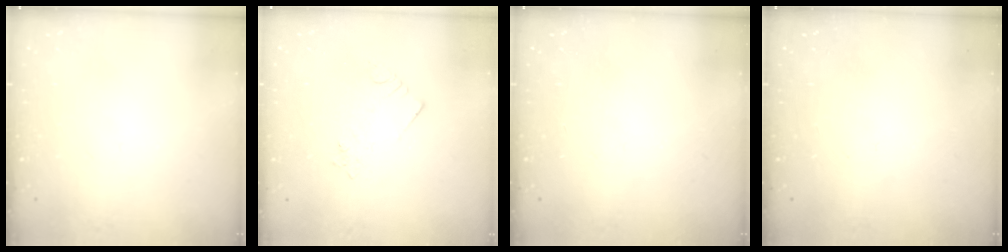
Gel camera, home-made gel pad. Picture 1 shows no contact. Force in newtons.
{"total": 2.1, "press": 2.1, "slide": 0.4}
{"total": 0.0}
{"total": 0.0}